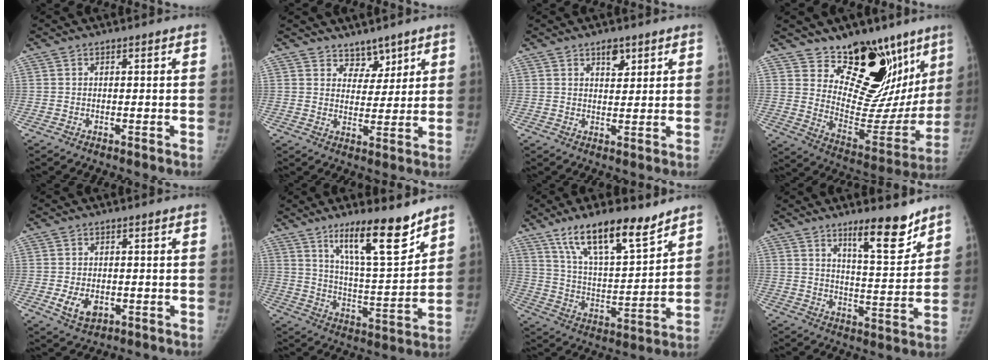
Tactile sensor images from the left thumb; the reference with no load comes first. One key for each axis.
{"total": 4.7, "fx": 3.8, "fy": 2.8, "fz": 0.6, "tx": 0.026, "ty": -0.028, "tz": 0.063}
{"total": 3.7, "fx": 2.3, "fy": 2.0, "fz": 2.1, "tx": -0.014, "ty": -0.014, "tz": 0.037}
{"total": 24.4, "fx": 15.5, "fy": 13.2, "fz": 13.5, "tx": -0.126, "ty": -0.100, "tz": 0.239}
{"total": 5.0, "fx": -1.3, "fy": 3.4, "fz": 3.4, "tx": -0.056, "ty": -0.006, "tz": -0.013}
{"total": 15.3, "fx": 10.7, "fy": 3.1, "fz": 10.5, "tx": -0.148, "ty": -0.080, "tz": 0.186}
{"total": 16.5, "fx": 11.6, "fy": 5.0, "fz": 10.7, "tx": -0.155, "ty": -0.066, "tz": 0.211}
{"total": 10.6, "fx": 7.8, "fy": 2.4, "fz": 6.8, "tx": -0.083, "ty": -0.066, "tz": 0.127}